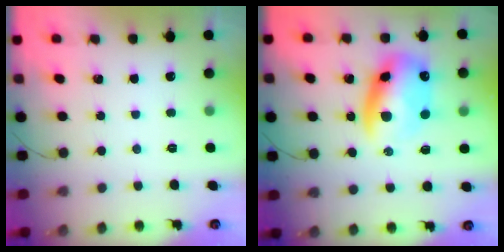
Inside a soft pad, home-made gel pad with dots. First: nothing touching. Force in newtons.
{"total": 12.5, "press": 12.1, "slide": 3.3}